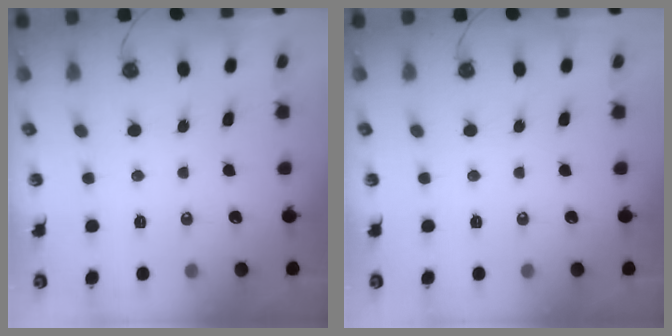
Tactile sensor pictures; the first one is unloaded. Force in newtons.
{"total": 0.0}